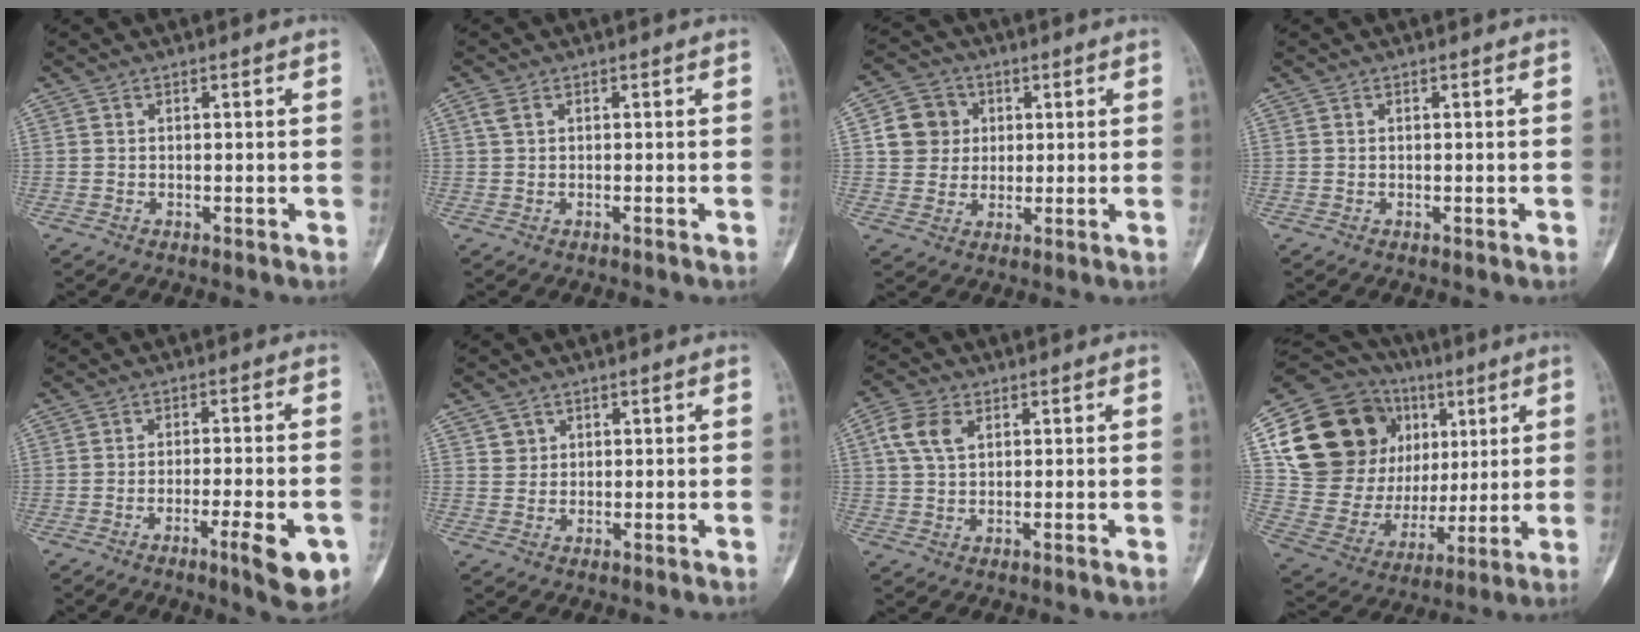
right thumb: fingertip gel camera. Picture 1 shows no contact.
{"total": 1.3, "force": [0.2, 0.5, 1.2], "torque": [-0.037, 0.008, 0.007]}
{"total": 7.8, "force": [1.7, 7.1, 2.7], "torque": [-0.019, 0.003, 0.024]}
{"total": 0.0}
{"total": 8.8, "force": [-4.1, 1.7, 7.7], "torque": [-0.104, 0.005, -0.054]}
{"total": 1.8, "force": [1.0, 1.5, 0.2], "torque": [0.011, -0.004, 0.012]}
{"total": 5.6, "force": [1.8, 3.3, 4.1], "torque": [-0.090, 0.011, 0.034]}
{"total": 28.2, "force": [9.2, 20.8, 16.6], "torque": [-0.266, 0.027, 0.177]}